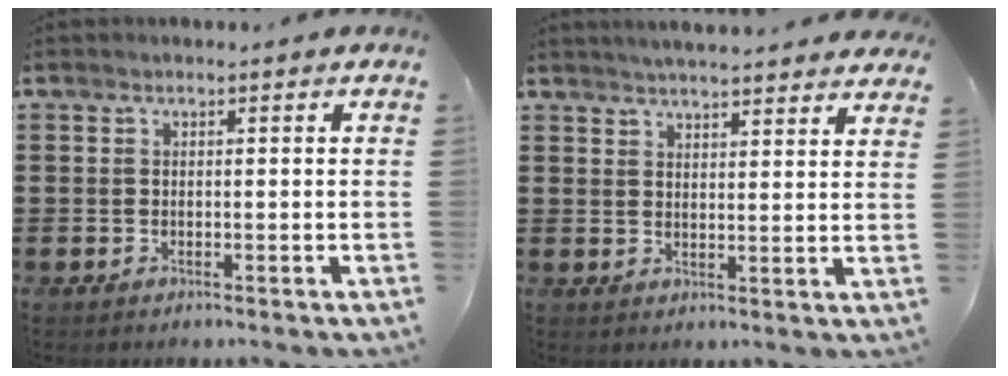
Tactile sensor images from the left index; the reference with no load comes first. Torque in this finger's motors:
{"motor_torque": [2.14, 0.00, 0.42, 0.15]}